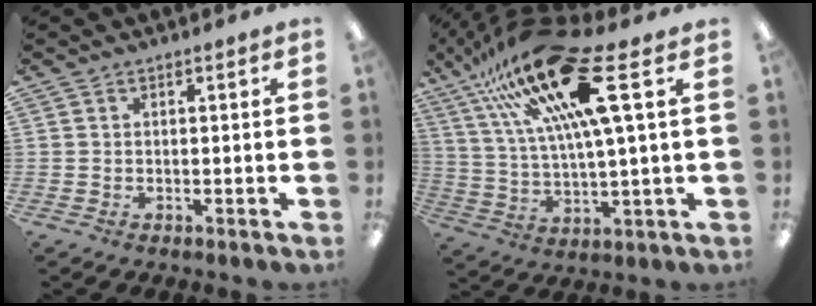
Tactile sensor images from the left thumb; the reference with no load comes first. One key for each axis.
{"total": 22.9, "fx": 12.6, "fy": 5.3, "fz": 18.3, "tx": -0.356, "ty": -0.051, "tz": 0.199}